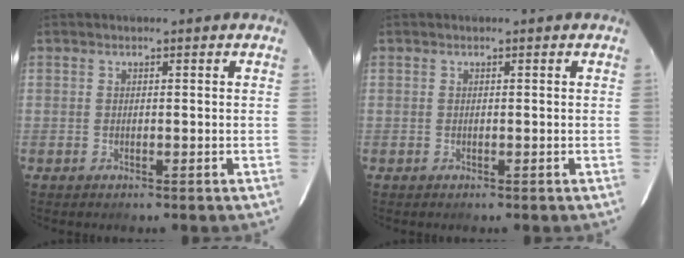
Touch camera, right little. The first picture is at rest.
{"total": 0.0}